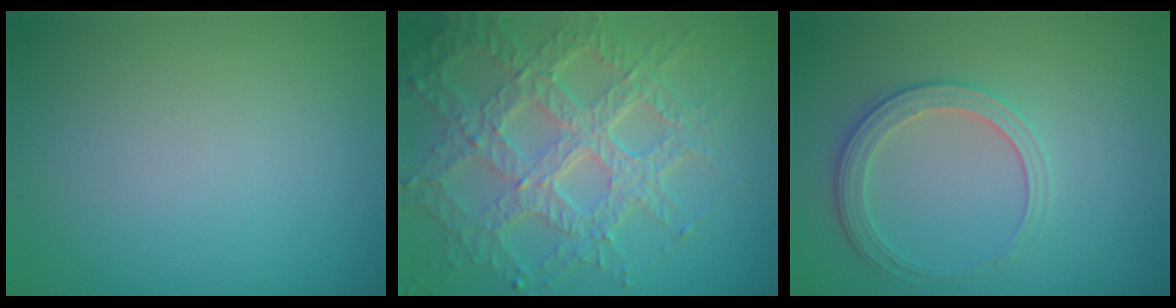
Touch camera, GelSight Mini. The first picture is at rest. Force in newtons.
{"total": 7.9, "press": 5.6, "slide": 5.5}
{"total": 2.7, "press": 2.5, "slide": 1.2}